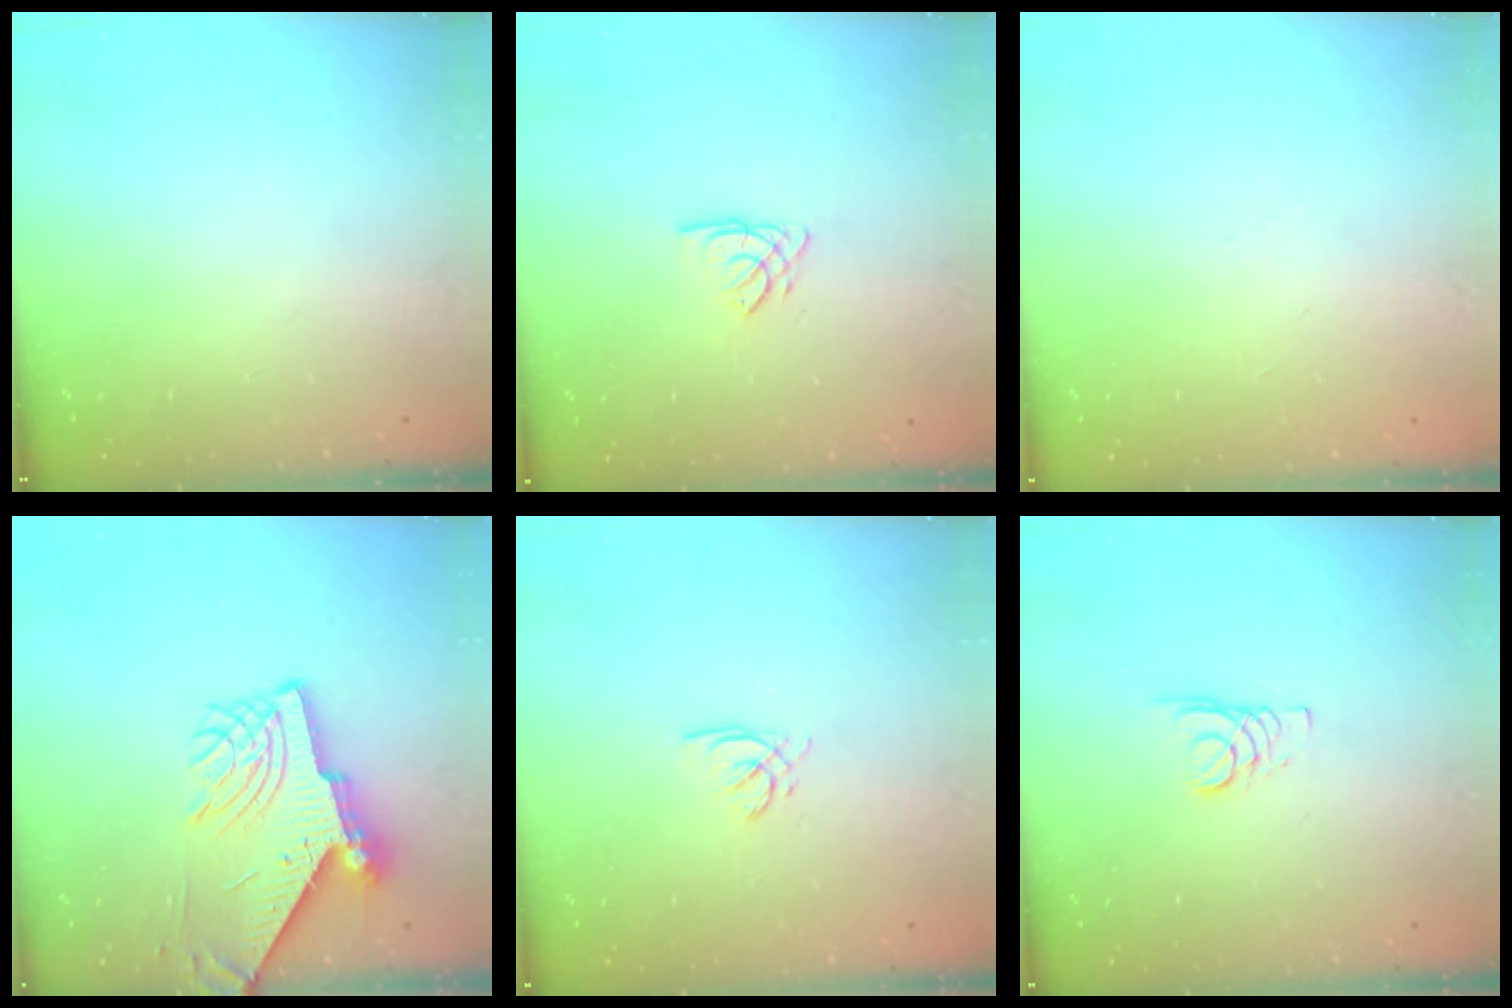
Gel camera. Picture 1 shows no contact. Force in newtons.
{"total": 2.7, "press": 2.7, "slide": 0.3}
{"total": 2.0, "press": 1.9, "slide": 0.5}
{"total": 9.7, "press": 9.7, "slide": 1.0}
{"total": 2.2, "press": 2.2, "slide": 0.2}
{"total": 1.8, "press": 1.8, "slide": 0.2}